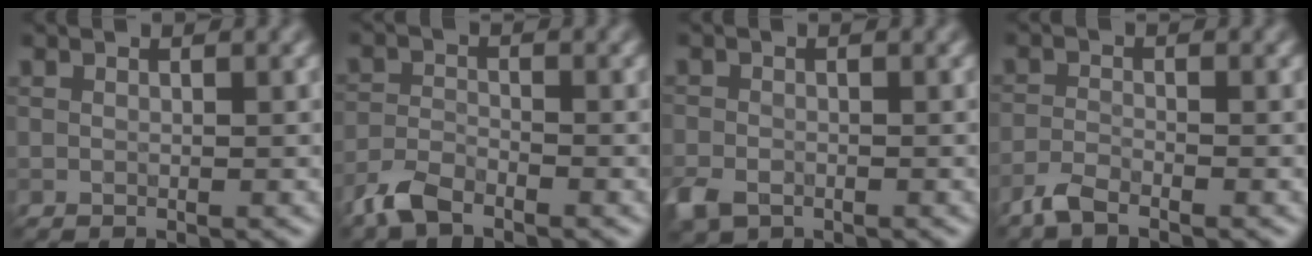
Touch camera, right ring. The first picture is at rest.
{"total": 3.1, "force": [-2.5, 1.0, 1.4], "torque": [-0.031, -0.002, -0.061]}
{"total": 2.7, "force": [-1.6, 1.8, 1.3], "torque": [-0.030, -0.007, -0.038]}
{"total": 2.2, "force": [-1.9, 0.4, 1.1], "torque": [-0.026, -0.004, -0.046]}